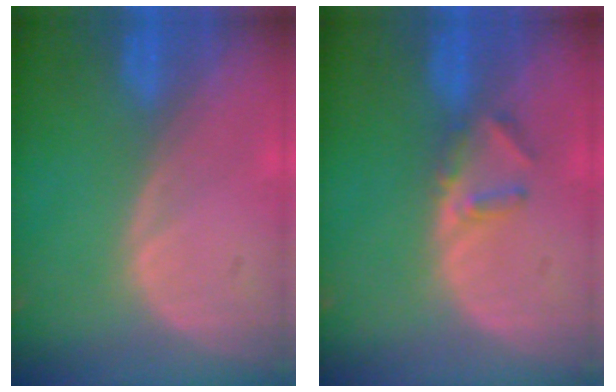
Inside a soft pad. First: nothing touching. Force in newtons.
{"total": 2.9, "press": 2.6, "slide": 1.1}